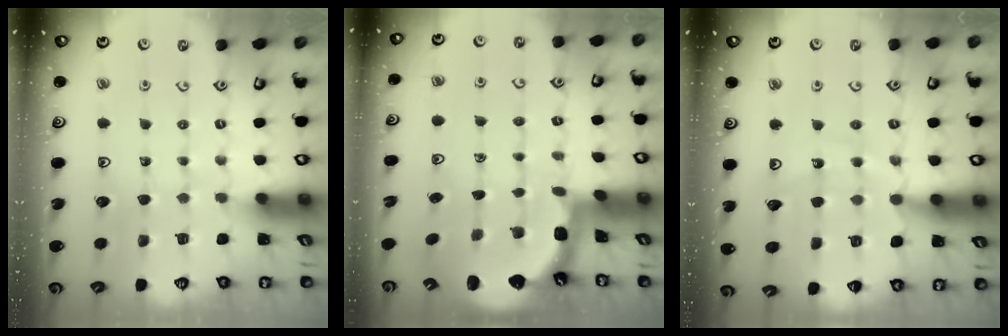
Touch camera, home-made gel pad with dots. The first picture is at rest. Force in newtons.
{"total": 2.6, "press": 1.7, "slide": 1.9}
{"total": 11.6, "press": 11.5, "slide": 1.3}